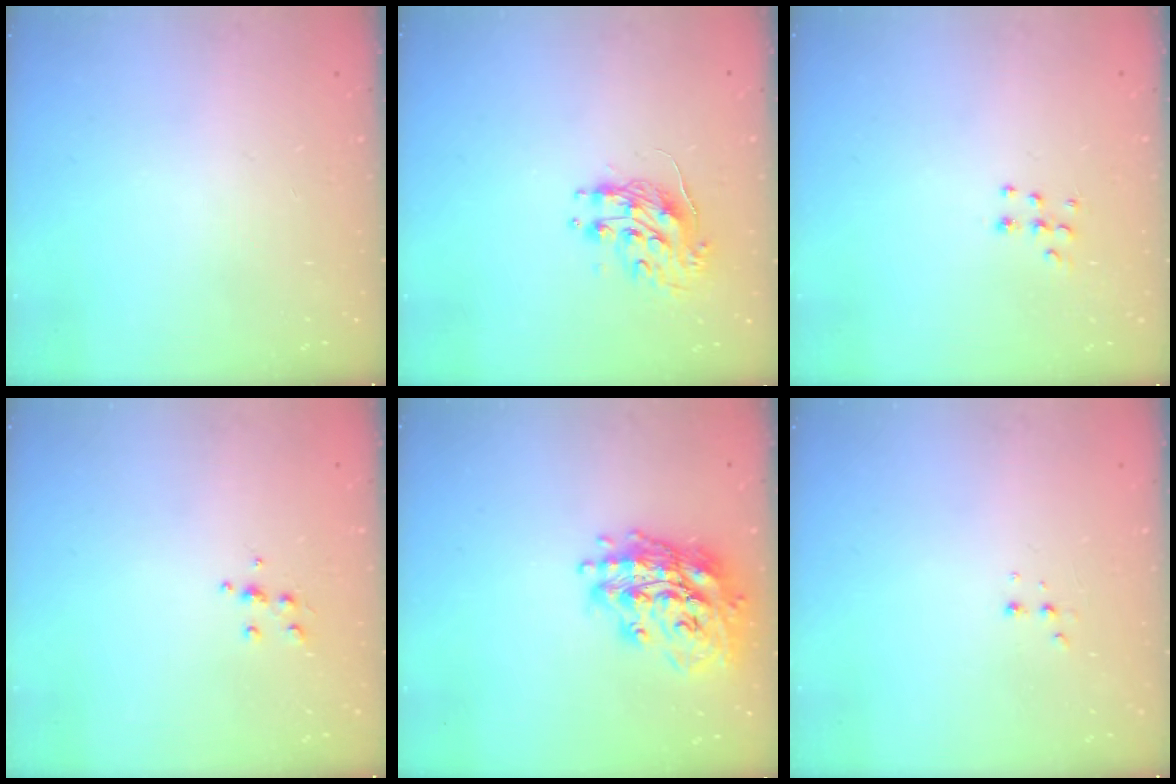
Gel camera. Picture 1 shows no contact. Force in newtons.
{"total": 9.4, "press": 9.4, "slide": 0.6}
{"total": 6.1, "press": 6.0, "slide": 0.7}
{"total": 5.5, "press": 5.4, "slide": 0.9}
{"total": 17.9, "press": 17.7, "slide": 2.2}
{"total": 2.9, "press": 2.8, "slide": 1.0}